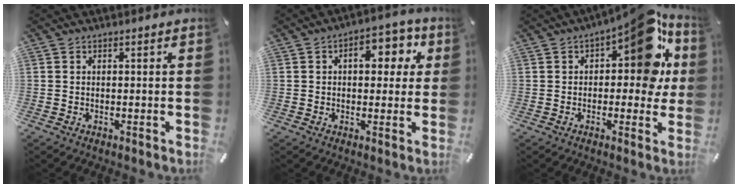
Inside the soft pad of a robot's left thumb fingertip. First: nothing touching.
{"total": 9.0, "force": [2.1, 5.6, 6.7], "torque": [-0.074, -0.004, 0.023]}
{"total": 16.5, "force": [6.0, 8.3, 13.0], "torque": [-0.152, -0.043, 0.096]}